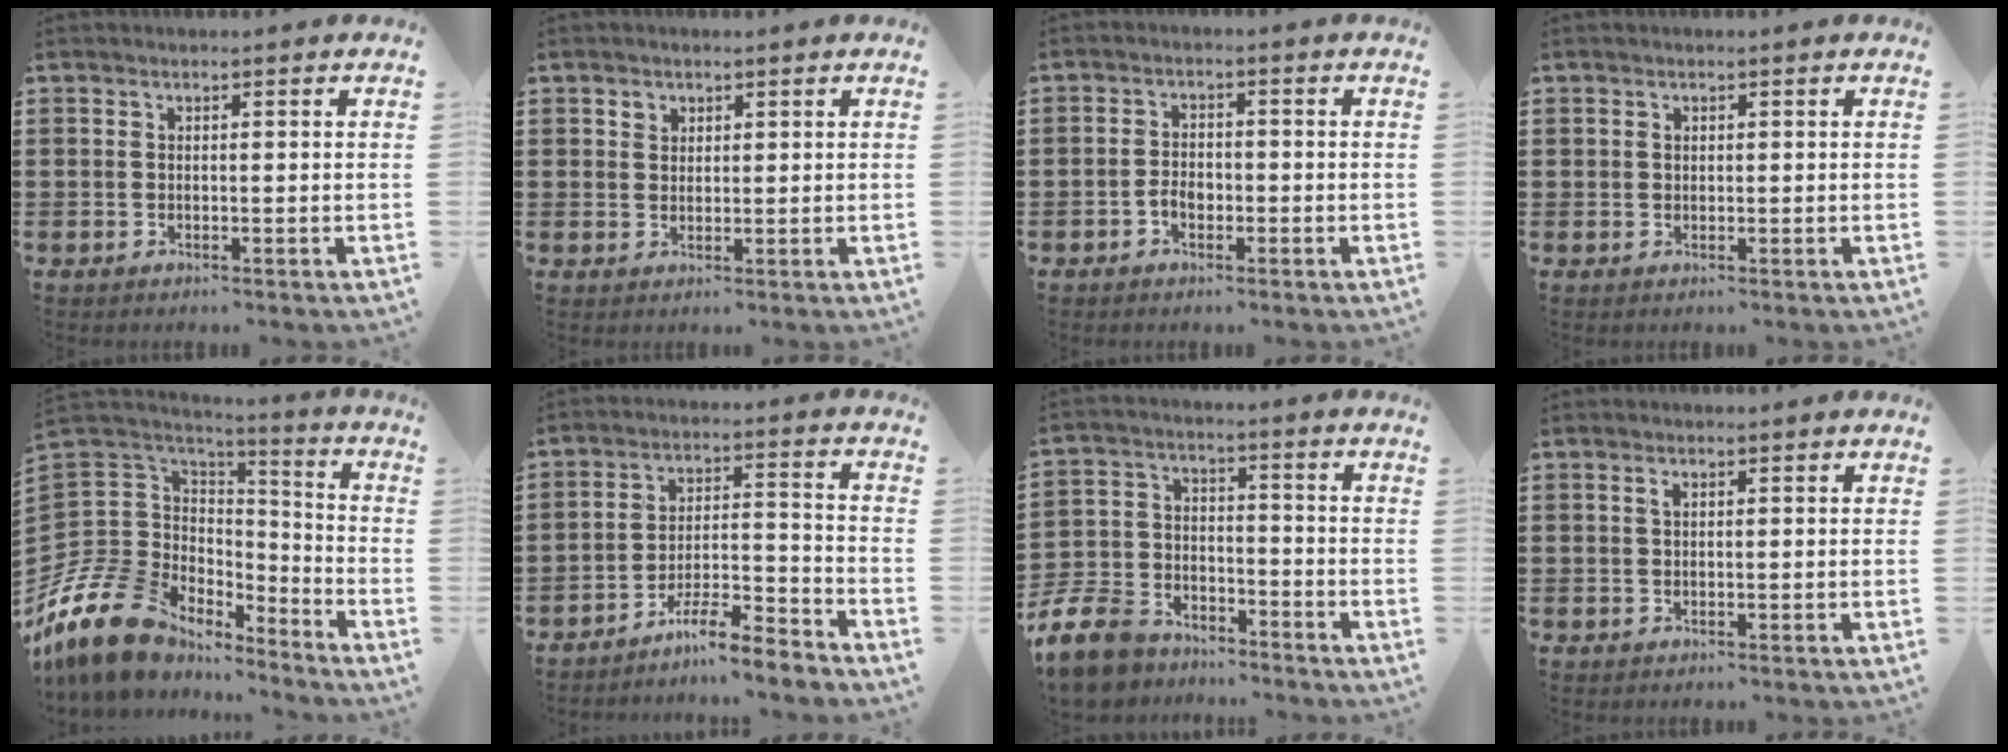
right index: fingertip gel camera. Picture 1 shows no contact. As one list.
[{"total": 1.5, "force": [1.0, 1.1, 0.2], "torque": [-0.007, 0.004, 0.020]}, {"total": 2.3, "force": [-1.0, 1.5, 1.5], "torque": [-0.030, 0.004, -0.021]}, {"total": 0.7, "force": [0.3, 0.6, 0.1], "torque": [-0.004, 0.003, 0.007]}, {"total": 15.4, "force": [-9.5, 10.2, 6.5], "torque": [-0.178, 0.025, -0.172]}, {"total": 6.9, "force": [-6.5, 0.2, 2.3], "torque": [-0.043, 0.006, -0.123]}, {"total": 10.1, "force": [-9.1, 3.4, 2.7], "torque": [-0.081, 0.027, -0.185]}, {"total": 0.7, "force": [0.3, 0.3, 0.6], "torque": [-0.014, 0.001, 0.005]}]